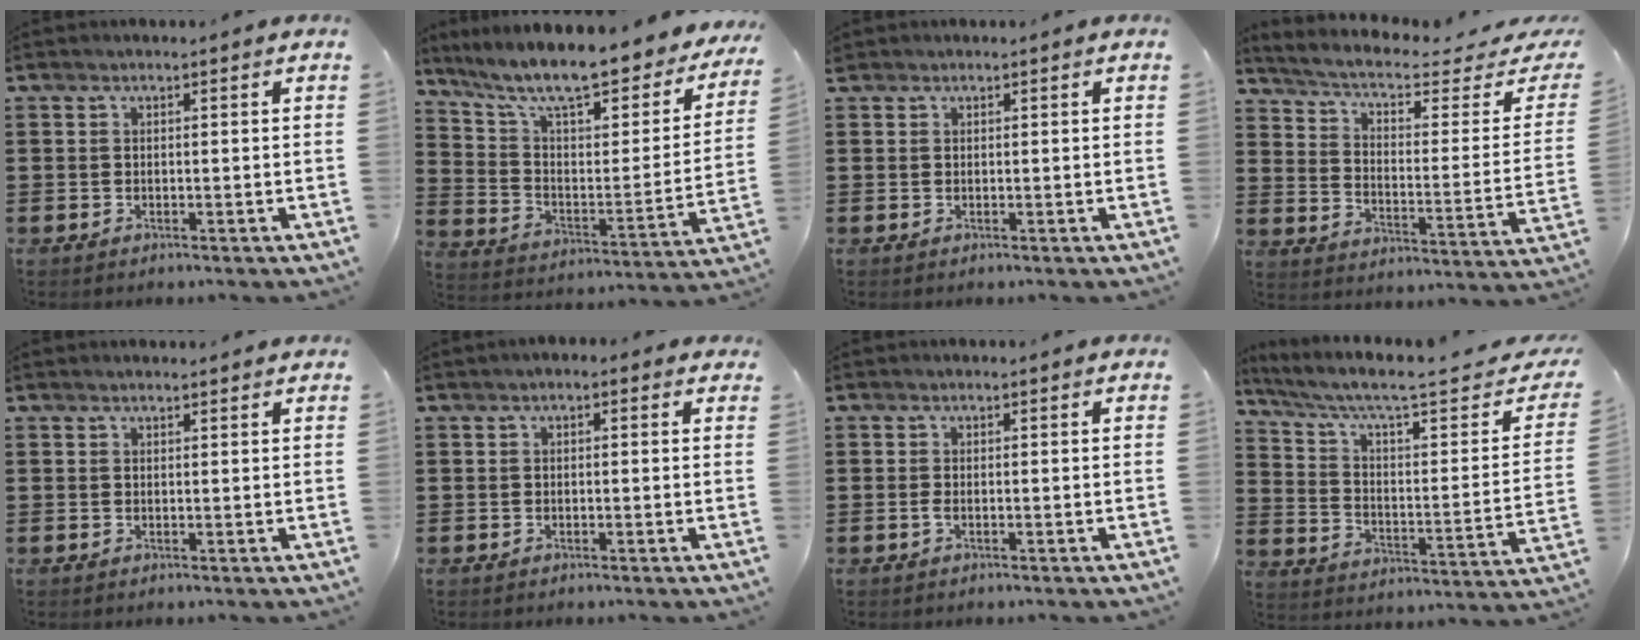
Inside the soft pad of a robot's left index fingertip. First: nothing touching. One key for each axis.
{"total": 10.7, "fx": 8.8, "fy": 1.6, "fz": 5.9, "tx": -0.141, "ty": -0.062, "tz": 0.146}
{"total": 0.6, "fx": 0.5, "fy": 0.3, "fz": 0.1, "tx": -0.003, "ty": 0.001, "tz": 0.010}
{"total": 5.0, "fx": 3.4, "fy": 0.8, "fz": 3.5, "tx": -0.084, "ty": -0.028, "tz": 0.051}
{"total": 1.0, "fx": 0.9, "fy": 0.0, "fz": 0.2, "tx": -0.006, "ty": -0.001, "tz": 0.019}
{"total": 1.0, "fx": 0.1, "fy": 0.6, "fz": 0.7, "tx": -0.015, "ty": 0.007, "tz": 0.001}
{"total": 0.8, "fx": -0.1, "fy": 0.1, "fz": 0.8, "tx": -0.015, "ty": -0.003, "tz": -0.001}
{"total": 6.9, "fx": 4.8, "fy": 0.9, "fz": 4.9, "tx": -0.113, "ty": -0.031, "tz": 0.074}